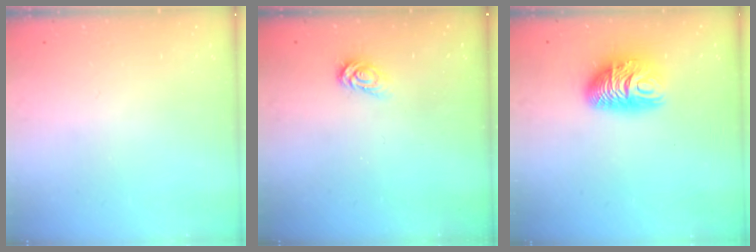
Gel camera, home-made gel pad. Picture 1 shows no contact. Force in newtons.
{"total": 3.0, "press": 3.0, "slide": 0.3}
{"total": 10.2, "press": 10.1, "slide": 0.6}